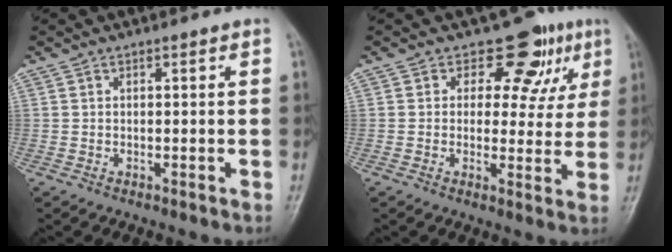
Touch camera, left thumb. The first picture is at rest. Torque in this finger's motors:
{"motor_torque": [0.12, 0.21, 0.12, -0.02, -0.02]}